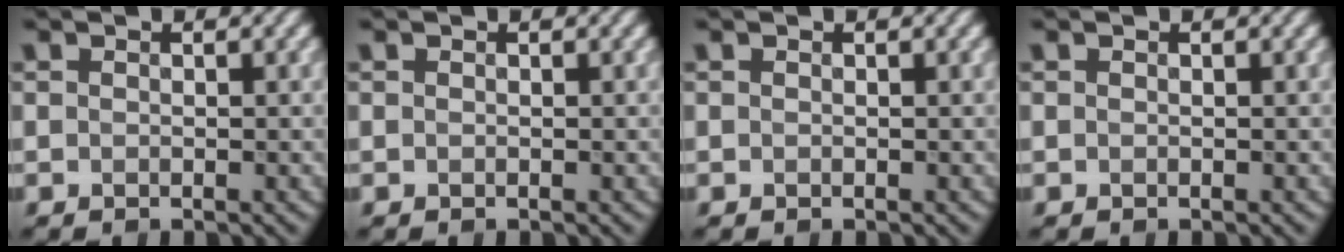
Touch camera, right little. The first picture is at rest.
{"total": 0.0}
{"total": 0.0}
{"total": 0.0}